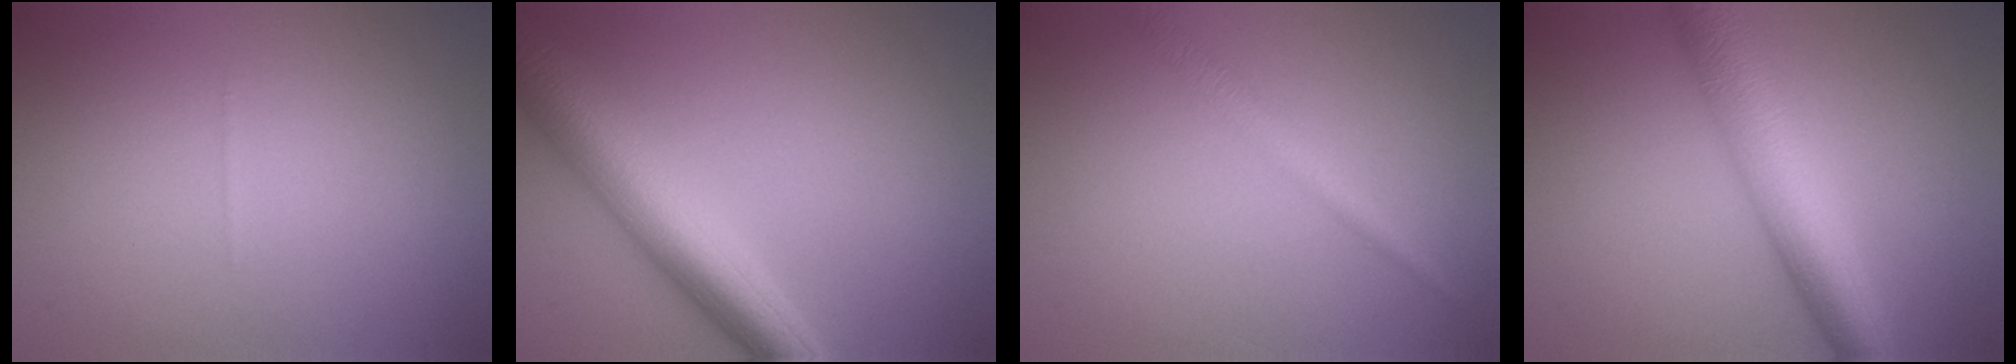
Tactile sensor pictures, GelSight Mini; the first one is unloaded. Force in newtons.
{"total": 7.6, "press": 7.6, "slide": 0.2}
{"total": 1.8, "press": 1.8, "slide": 0.0}
{"total": 7.0, "press": 7.0, "slide": 0.2}